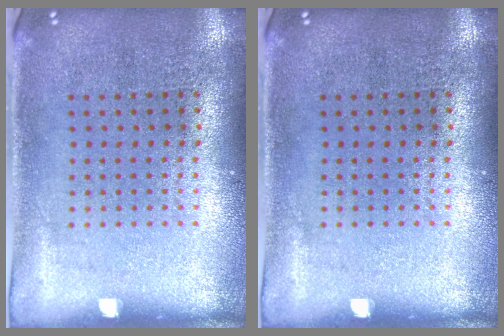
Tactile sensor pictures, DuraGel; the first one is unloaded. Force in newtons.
{"total": 0.0}